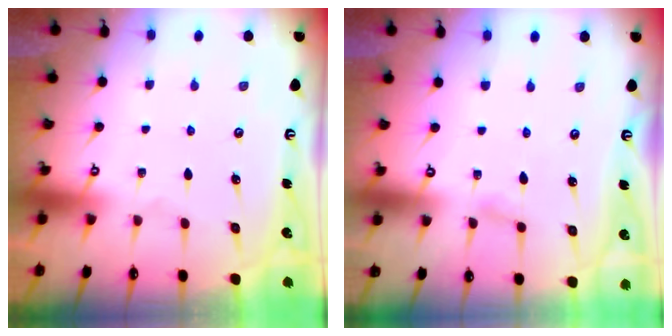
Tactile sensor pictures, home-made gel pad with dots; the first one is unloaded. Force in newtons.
{"total": 1.9, "press": 1.8, "slide": 0.3}